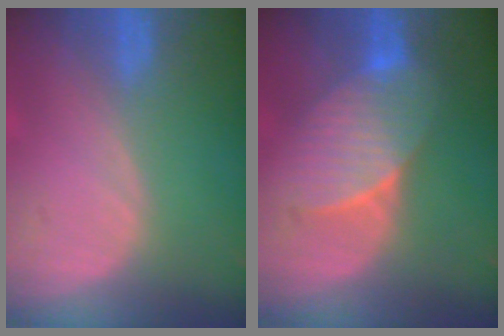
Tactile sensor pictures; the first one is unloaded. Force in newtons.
{"total": 7.1, "press": 6.9, "slide": 1.3}